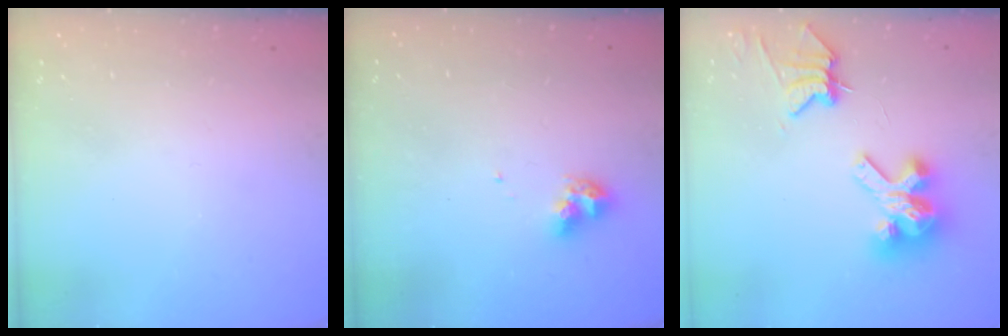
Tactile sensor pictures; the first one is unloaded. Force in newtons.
{"total": 7.8, "press": 7.7, "slide": 0.6}
{"total": 10.4, "press": 10.3, "slide": 1.0}